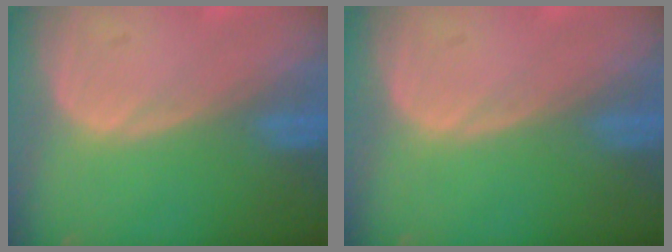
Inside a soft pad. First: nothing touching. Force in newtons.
{"total": 0.0}